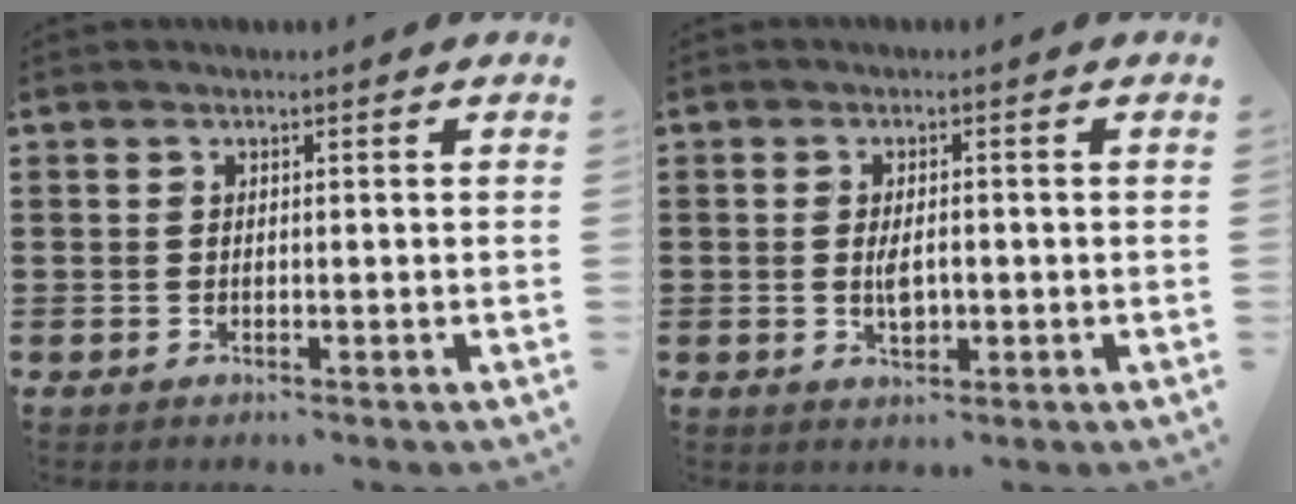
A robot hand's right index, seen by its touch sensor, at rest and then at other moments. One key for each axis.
{"total": 3.1, "fx": -0.3, "fy": 1.4, "fz": 2.7, "tx": -0.052, "ty": 0.002, "tz": -0.005}